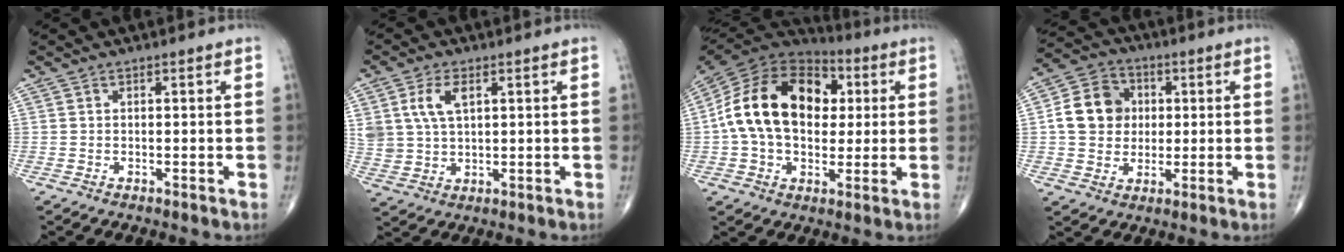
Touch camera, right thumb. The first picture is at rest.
{"total": 7.5, "force": [2.7, 4.4, 5.4], "torque": [-0.109, -0.005, 0.059]}
{"total": 22.1, "force": [2.6, 15.1, 15.9], "torque": [-0.277, 0.024, 0.040]}
{"total": 11.0, "force": [1.2, 9.4, 5.6], "torque": [-0.074, 0.010, 0.013]}